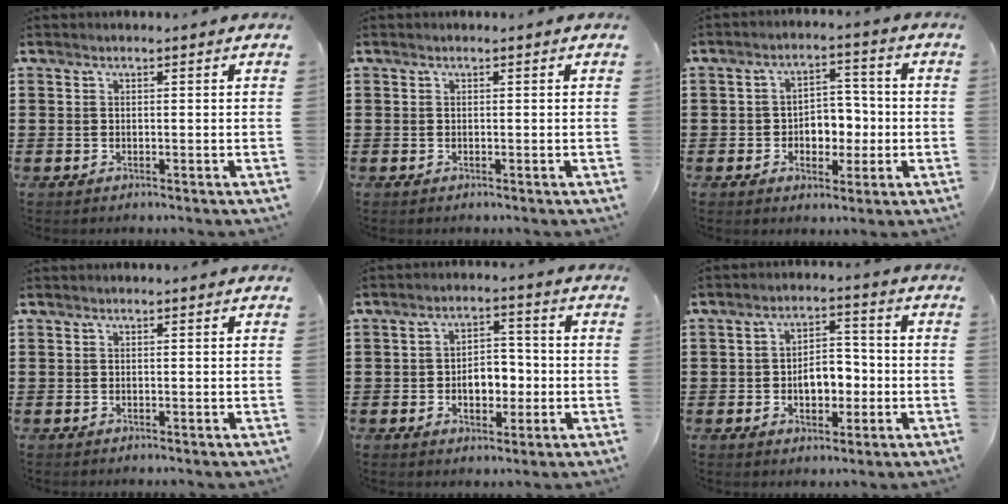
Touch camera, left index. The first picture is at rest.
{"total": 0.0}
{"total": 4.9, "force": [-1.0, 3.8, 2.9], "torque": [-0.057, 0.007, -0.025]}
{"total": 0.0}
{"total": 5.4, "force": [-1.2, 3.4, 4.0], "torque": [-0.063, 0.004, -0.030]}
{"total": 5.7, "force": [-1.3, 3.4, 4.3], "torque": [-0.067, 0.003, -0.031]}